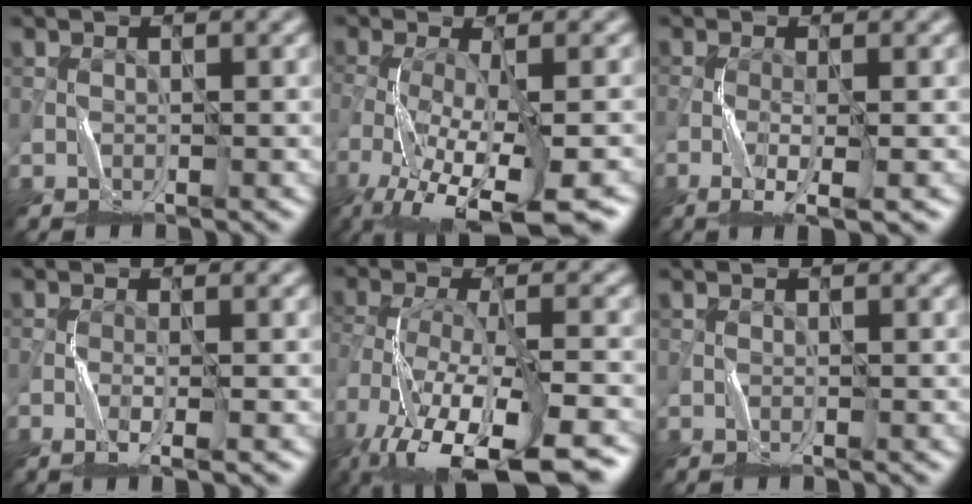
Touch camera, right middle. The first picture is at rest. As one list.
[{"total": 12.1, "force": [-7.1, 3.7, 9.2], "torque": [-0.180, -0.029, -0.099]}, {"total": 3.4, "force": [-1.4, 0.6, 3.0], "torque": [-0.062, -0.002, -0.031]}, {"total": 1.9, "force": [-0.7, 0.3, 1.7], "torque": [-0.038, 0.002, -0.017]}, {"total": 16.2, "force": [-11.1, 5.5, 10.5], "torque": [-0.176, -0.016, -0.145]}, {"total": 0.0}]